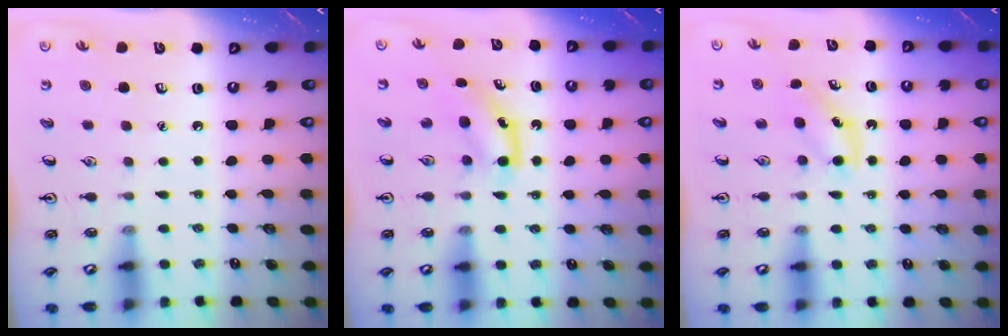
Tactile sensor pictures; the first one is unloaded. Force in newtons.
{"total": 3.9, "press": 3.8, "slide": 0.9}
{"total": 4.5, "press": 4.1, "slide": 1.6}